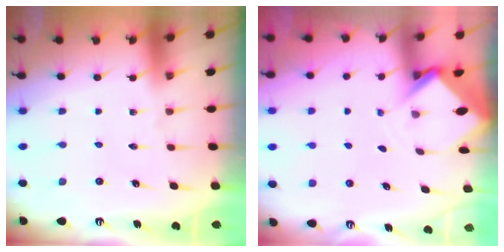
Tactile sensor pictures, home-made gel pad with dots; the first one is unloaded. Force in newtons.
{"total": 2.9, "press": 2.9, "slide": 0.2}